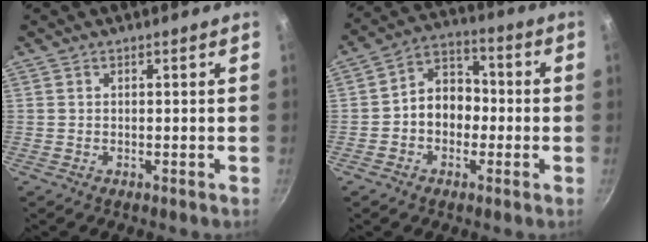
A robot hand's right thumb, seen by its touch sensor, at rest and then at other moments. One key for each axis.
{"total": 9.0, "fx": -1.3, "fy": 7.1, "fz": 5.4, "tx": -0.039, "ty": 0.035, "tz": -0.037}